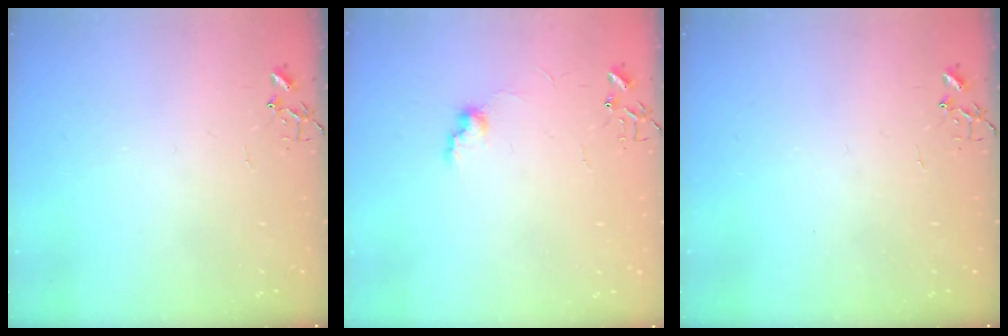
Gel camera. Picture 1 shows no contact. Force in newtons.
{"total": 7.5, "press": 7.4, "slide": 0.8}
{"total": 0.0}